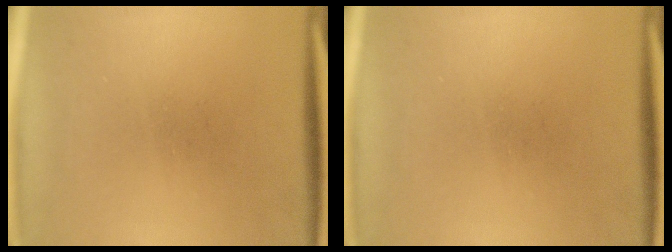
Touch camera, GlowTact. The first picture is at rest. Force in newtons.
{"total": 0.0}